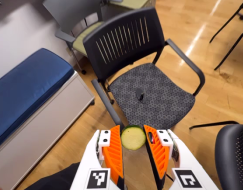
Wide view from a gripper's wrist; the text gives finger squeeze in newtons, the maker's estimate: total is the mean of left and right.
{"total": 9.4, "left": 9.3, "right": 9.4}